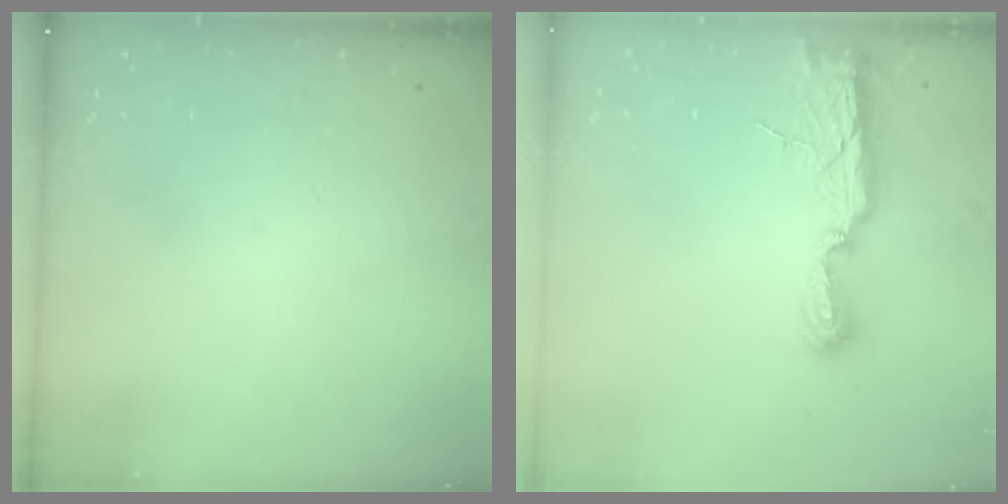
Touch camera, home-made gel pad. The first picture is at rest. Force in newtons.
{"total": 10.6, "press": 9.3, "slide": 5.2}